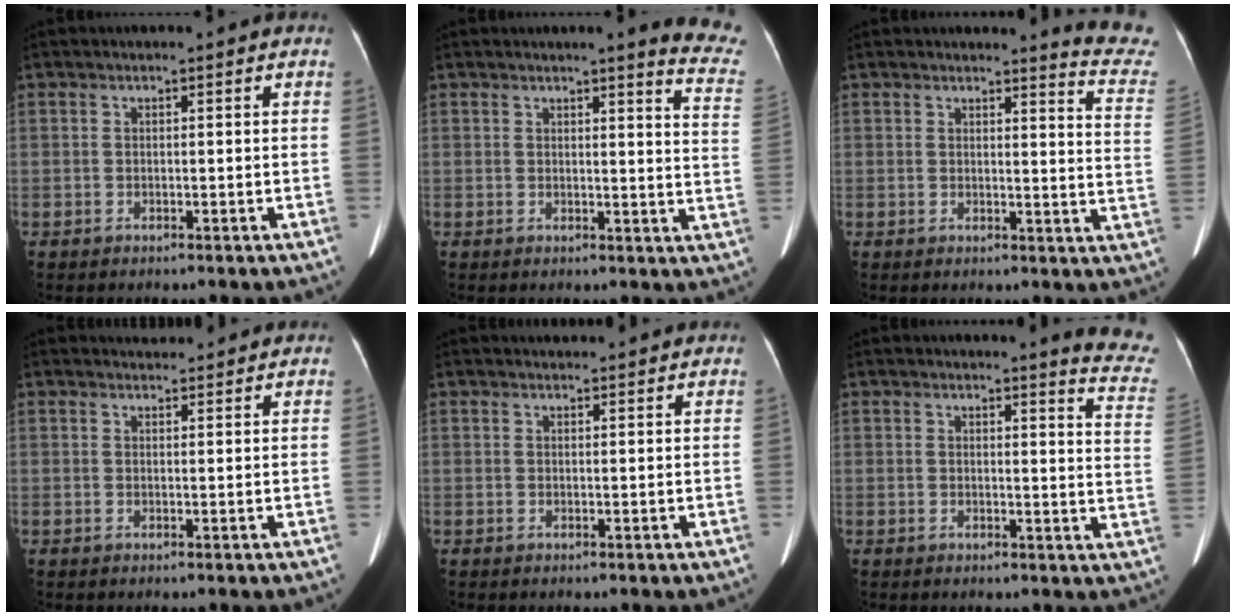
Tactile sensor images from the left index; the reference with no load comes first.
{"total": 10.0, "force": [9.1, -0.2, 4.1], "torque": [-0.025, -0.069, 0.068]}
{"total": 9.3, "force": [9.2, -0.7, 0.7], "torque": [-0.001, -0.106, 0.072]}
{"total": 3.2, "force": [3.1, 0.6, 0.3], "torque": [-0.008, 0.016, 0.040]}
{"total": 4.0, "force": [4.0, 0.5, 0.7], "torque": [-0.012, 0.022, 0.047]}
{"total": 9.3, "force": [9.1, -0.3, 1.9], "torque": [-0.004, -0.091, 0.068]}